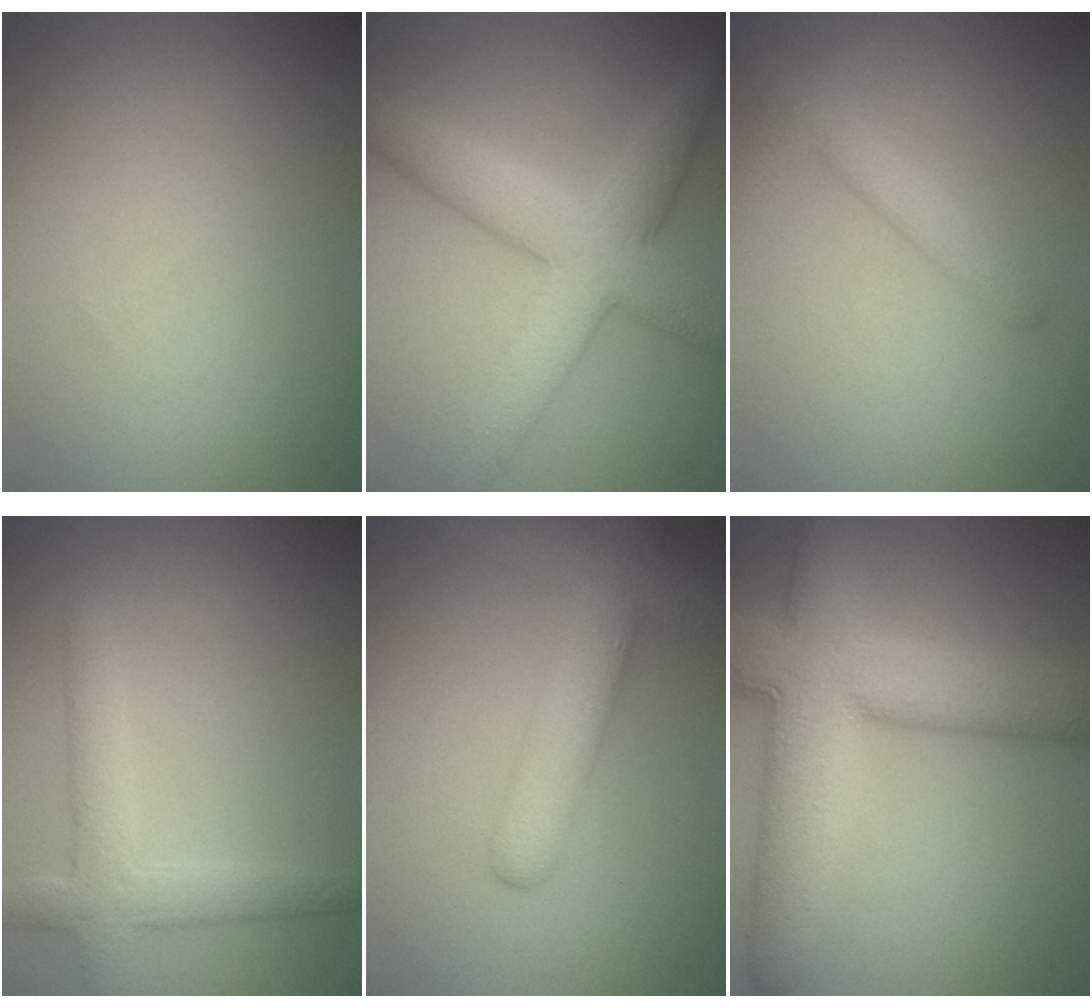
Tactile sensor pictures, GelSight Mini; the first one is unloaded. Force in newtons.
{"total": 7.2, "press": 7.2, "slide": 0.0}
{"total": 2.5, "press": 2.5, "slide": 0.1}
{"total": 3.7, "press": 3.7, "slide": 0.3}
{"total": 6.0, "press": 6.0, "slide": 0.3}
{"total": 11.3, "press": 11.3, "slide": 0.9}